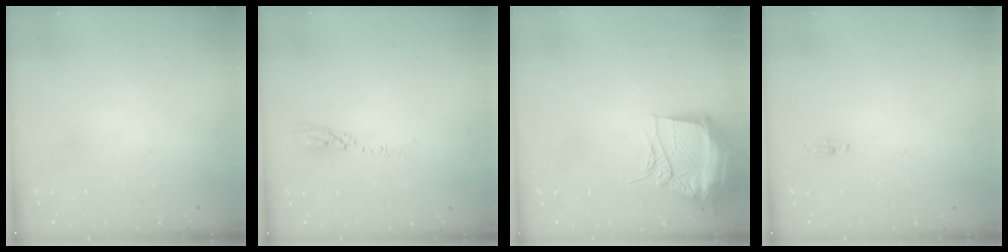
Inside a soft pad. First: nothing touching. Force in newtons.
{"total": 4.3, "press": 4.3, "slide": 0.4}
{"total": 15.0, "press": 14.9, "slide": 1.4}
{"total": 3.9, "press": 2.9, "slide": 2.6}